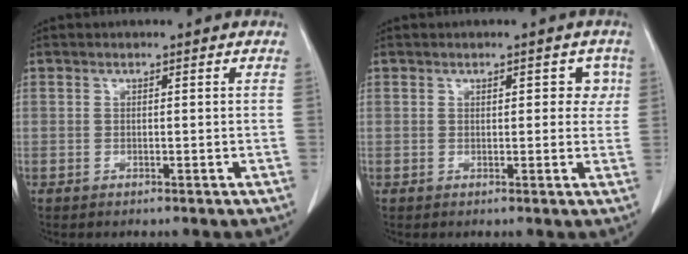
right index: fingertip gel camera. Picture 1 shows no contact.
{"total": 3.4, "force": [1.1, 1.8, 2.6], "torque": [-0.022, 0.010, 0.009]}